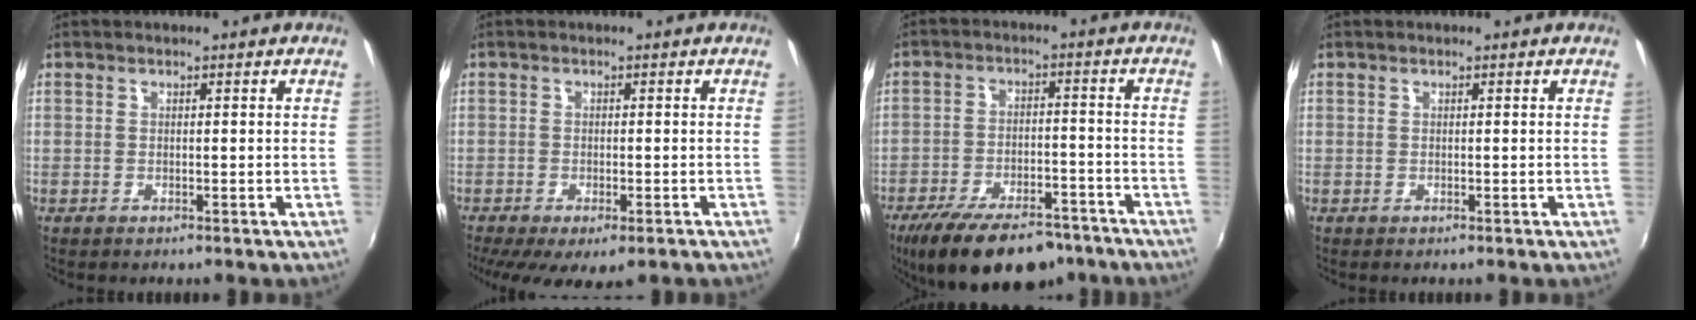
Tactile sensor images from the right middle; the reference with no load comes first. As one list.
[{"total": 9.4, "force": [-5.9, 3.3, 6.6], "torque": [-0.135, -0.042, -0.086]}, {"total": 18.7, "force": [-14.1, 7.1, 9.9], "torque": [-0.191, -0.022, -0.207]}, {"total": 0.0}]